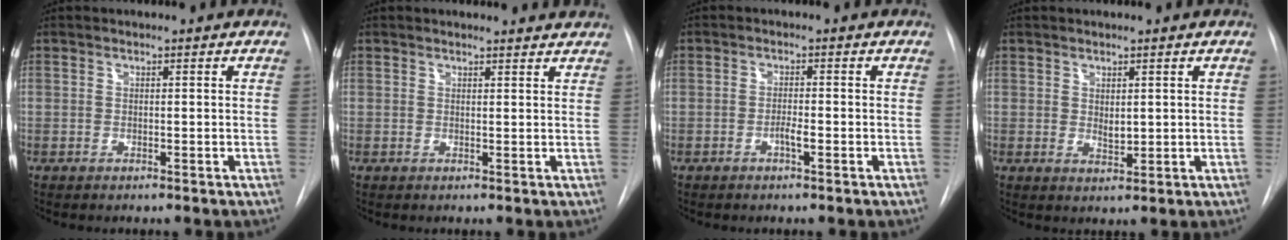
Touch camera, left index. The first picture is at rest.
{"total": 4.2, "force": [4.1, 0.6, 0.4], "torque": [-0.005, -0.004, 0.032]}
{"total": 1.7, "force": [-1.0, 0.1, 1.4], "torque": [-0.025, -0.003, -0.019]}
{"total": 1.8, "force": [0.4, 0.9, 1.5], "torque": [-0.022, -0.012, 0.012]}